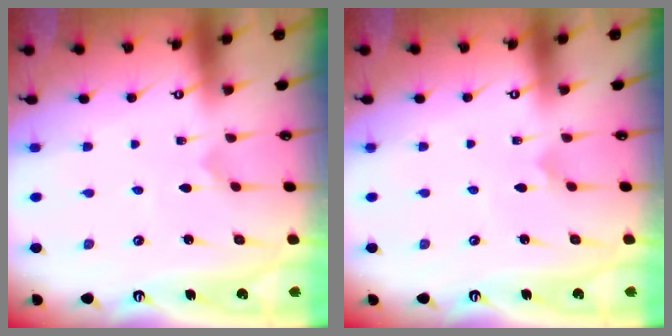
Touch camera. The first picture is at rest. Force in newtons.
{"total": 1.0, "press": 1.0, "slide": 0.1}